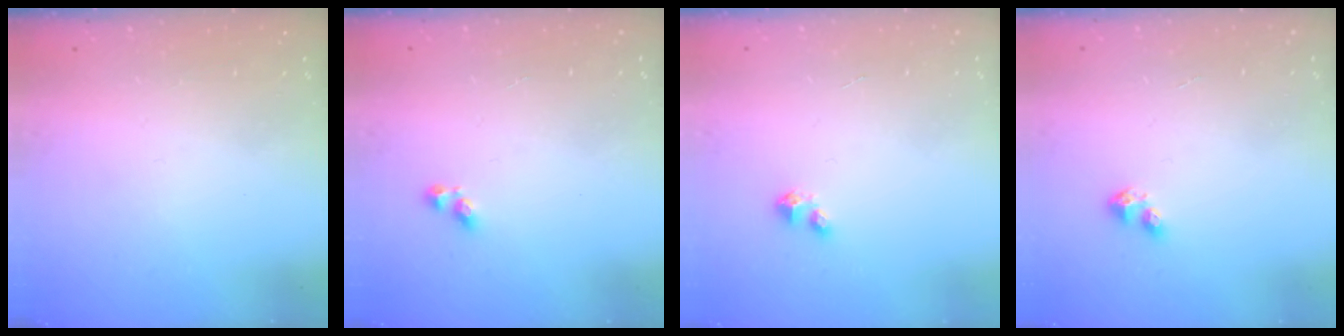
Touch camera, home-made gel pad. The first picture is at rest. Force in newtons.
{"total": 3.1, "press": 3.1, "slide": 0.5}
{"total": 2.8, "press": 2.8, "slide": 0.1}
{"total": 3.0, "press": 2.9, "slide": 0.3}